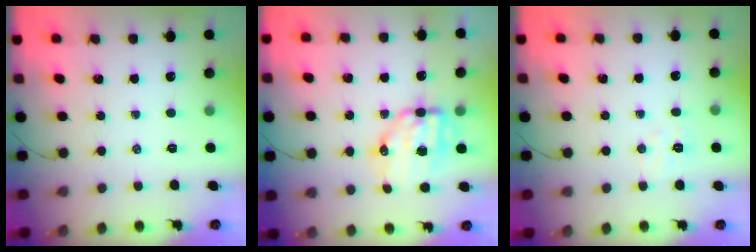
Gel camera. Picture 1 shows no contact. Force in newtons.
{"total": 9.3, "press": 9.1, "slide": 2.0}
{"total": 5.0, "press": 4.9, "slide": 1.0}